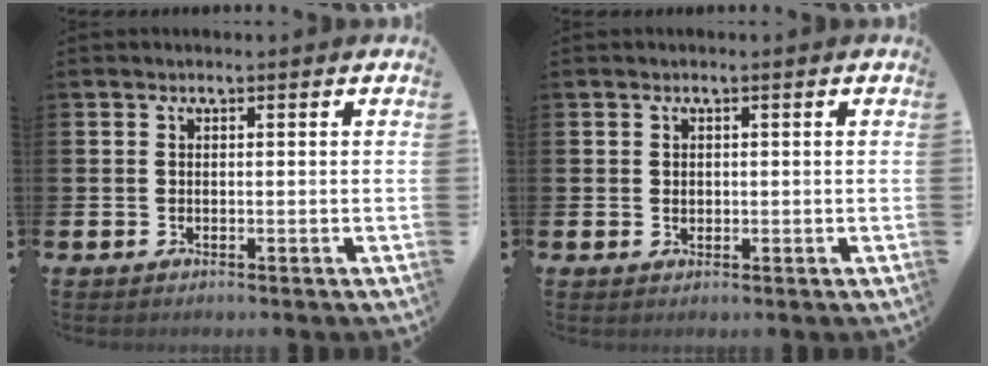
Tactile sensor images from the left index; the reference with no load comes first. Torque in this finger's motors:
{"motor_torque": [0.02, 0.01, 0.01, -0.01]}